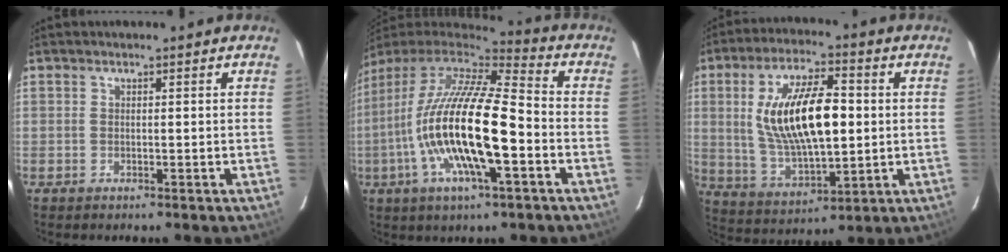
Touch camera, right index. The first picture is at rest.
{"total": 21.0, "force": [-5.1, 4.6, 19.8], "torque": [-0.361, -0.025, -0.101]}
{"total": 17.8, "force": [1.9, 7.3, 16.1], "torque": [-0.305, 0.003, 0.050]}